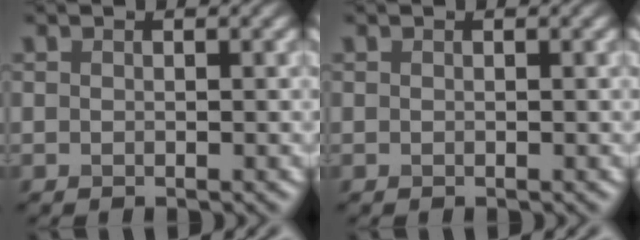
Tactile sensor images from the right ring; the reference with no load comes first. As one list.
[{"total": 0.0}]